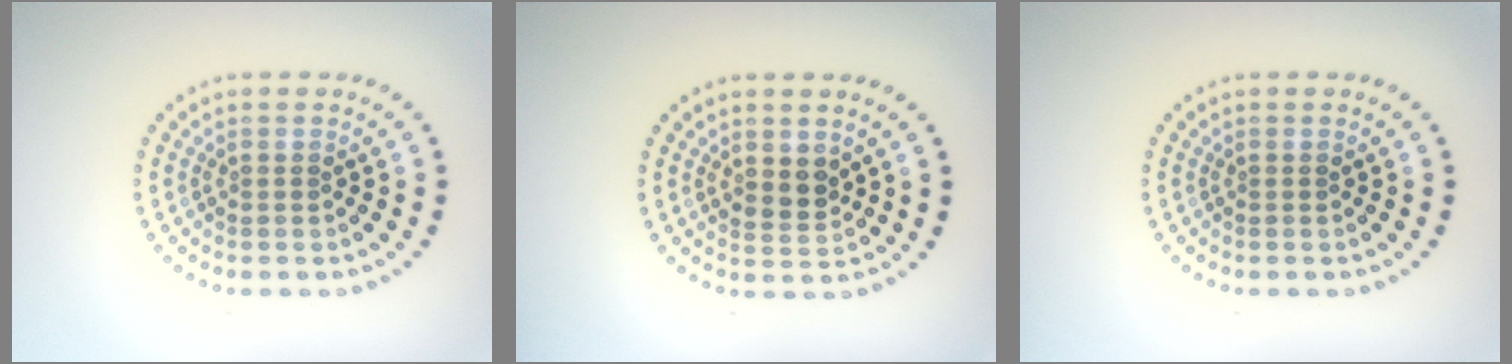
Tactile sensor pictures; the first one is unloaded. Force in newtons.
{"total": 1.9, "press": 1.8, "slide": 0.7}
{"total": 0.0}